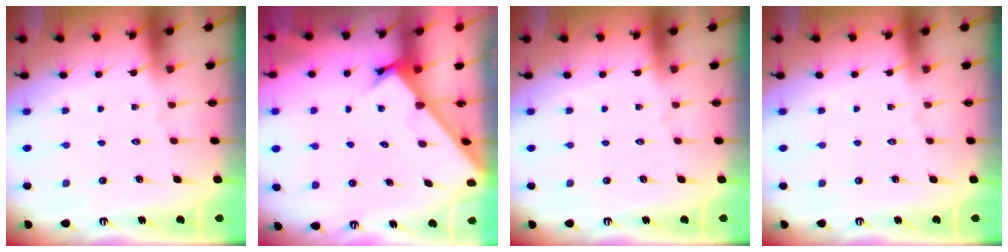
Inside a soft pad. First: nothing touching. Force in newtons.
{"total": 2.6, "press": 2.6, "slide": 0.2}
{"total": 0.0}
{"total": 0.0}